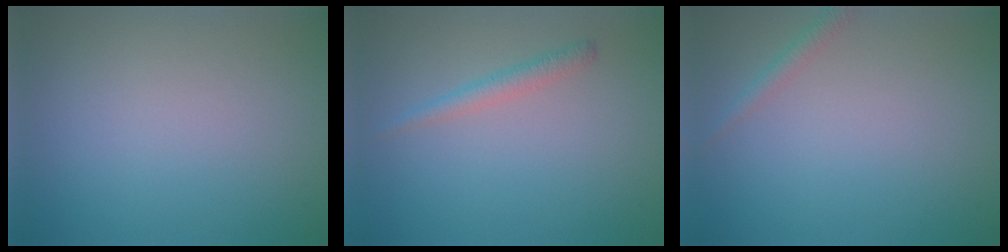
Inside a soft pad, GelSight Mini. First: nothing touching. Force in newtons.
{"total": 1.5, "press": 1.5, "slide": 0.1}
{"total": 1.2, "press": 1.2, "slide": 0.1}